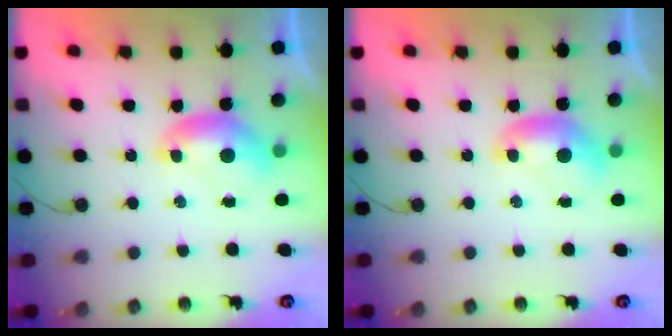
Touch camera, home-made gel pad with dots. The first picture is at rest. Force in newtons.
{"total": 0.0}